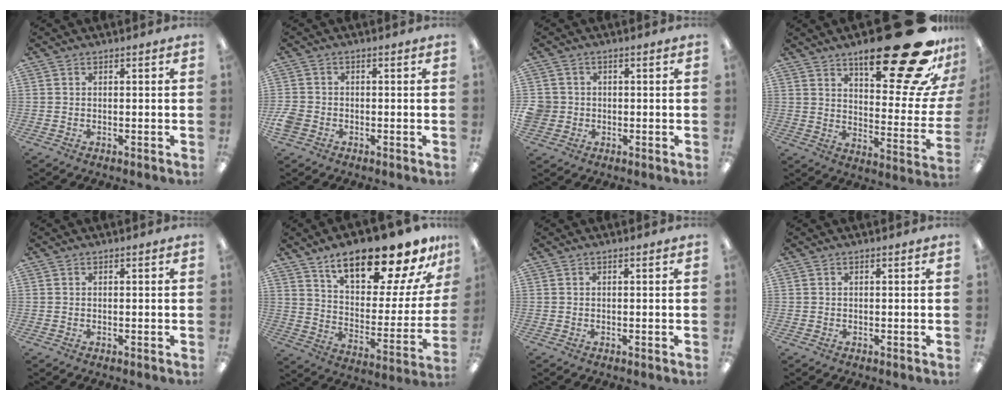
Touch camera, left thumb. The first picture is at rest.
{"total": 3.1, "force": [-1.5, 2.4, 1.3], "torque": [-0.023, 0.004, -0.027]}
{"total": 4.0, "force": [-0.4, 4.0, 0.7], "torque": [-0.024, 0.007, -0.006]}
{"total": 29.5, "force": [18.2, 9.7, 21.1], "torque": [-0.270, -0.126, 0.293]}
{"total": 0.0}
{"total": 21.5, "force": [16.4, 7.1, 11.9], "torque": [-0.176, -0.111, 0.274]}
{"total": 0.0}
{"total": 0.0}